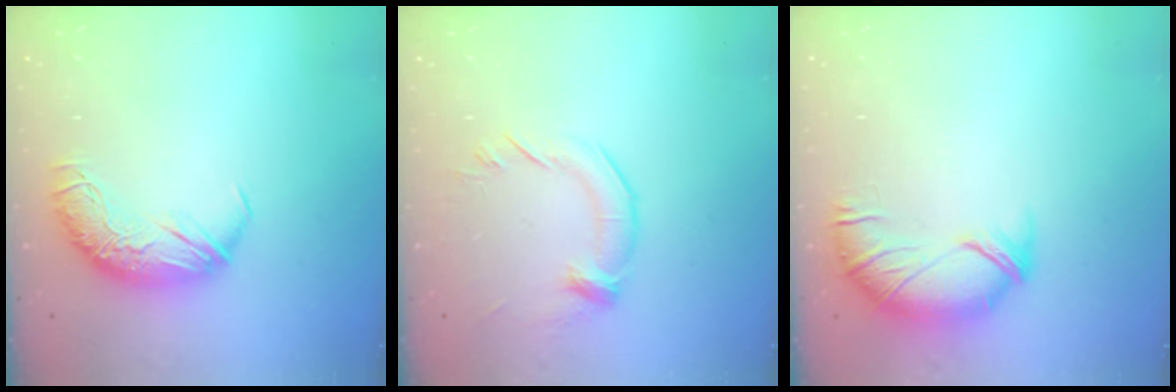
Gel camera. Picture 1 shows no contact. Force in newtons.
{"total": 1.9, "press": 1.6, "slide": 1.1}
{"total": 2.5, "press": 1.9, "slide": 1.7}